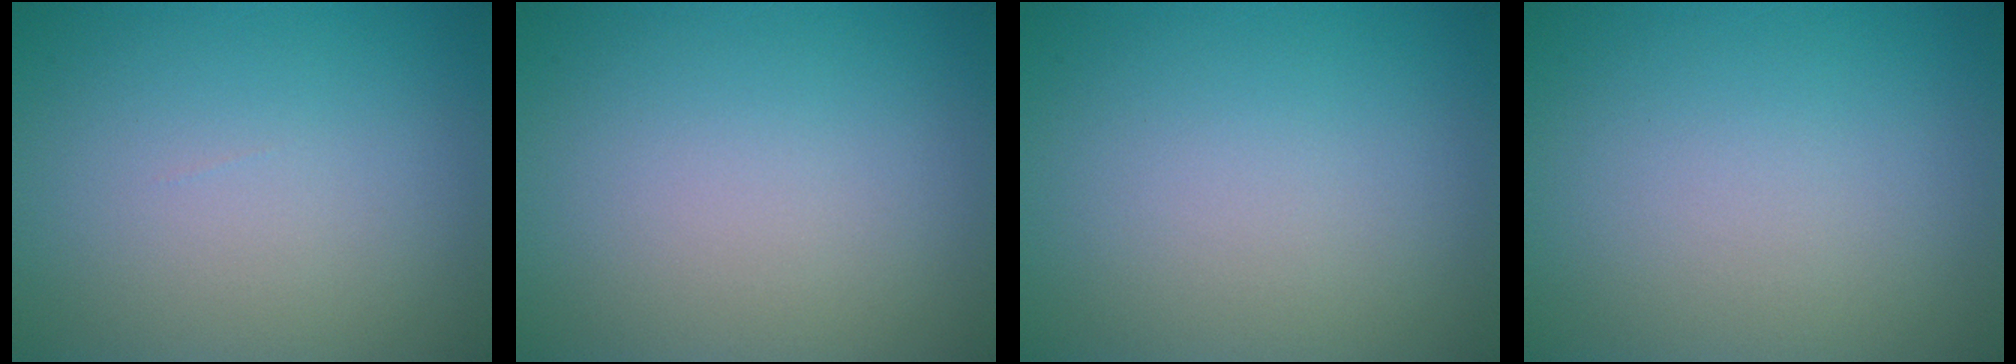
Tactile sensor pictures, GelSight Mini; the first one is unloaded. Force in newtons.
{"total": 0.0}
{"total": 0.0}
{"total": 0.0}